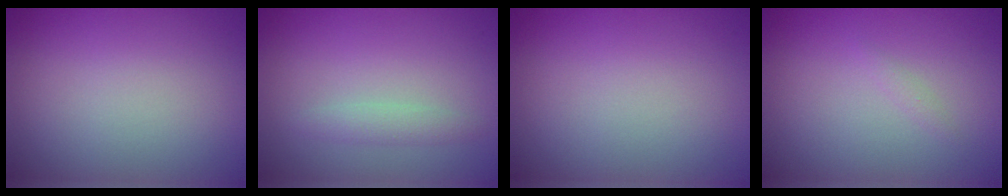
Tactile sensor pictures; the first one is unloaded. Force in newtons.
{"total": 1.4, "press": 1.4, "slide": 0.1}
{"total": 0.0}
{"total": 0.5, "press": 0.5, "slide": 0.0}